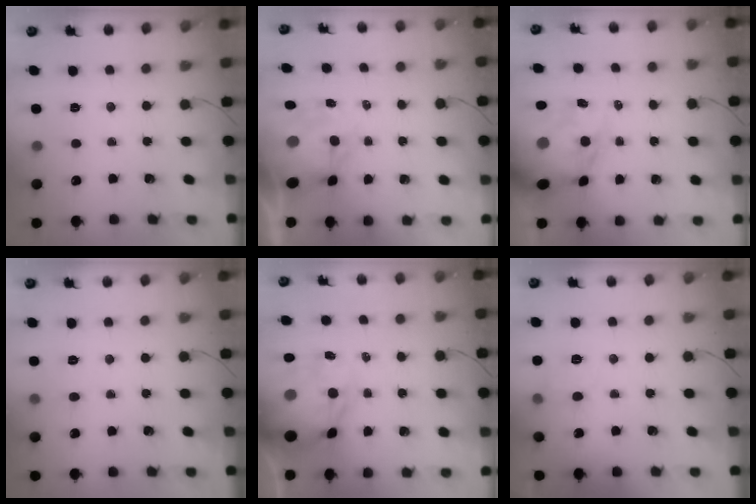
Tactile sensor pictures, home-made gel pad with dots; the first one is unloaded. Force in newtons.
{"total": 10.0, "press": 9.6, "slide": 2.9}
{"total": 13.7, "press": 13.3, "slide": 3.4}
{"total": 5.0, "press": 4.8, "slide": 1.4}
{"total": 15.9, "press": 15.4, "slide": 3.8}
{"total": 6.3, "press": 6.0, "slide": 2.0}